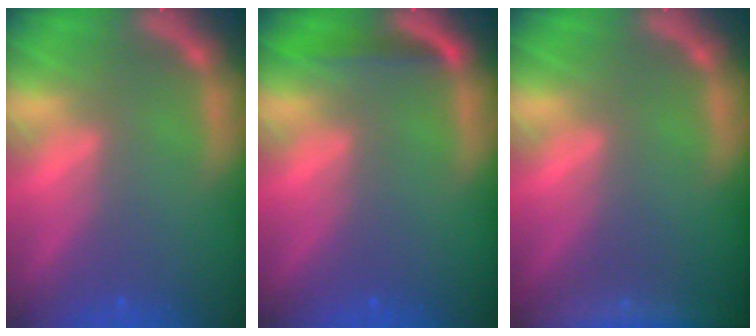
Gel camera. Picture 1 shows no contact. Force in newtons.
{"total": 1.9}
{"total": 8.0}